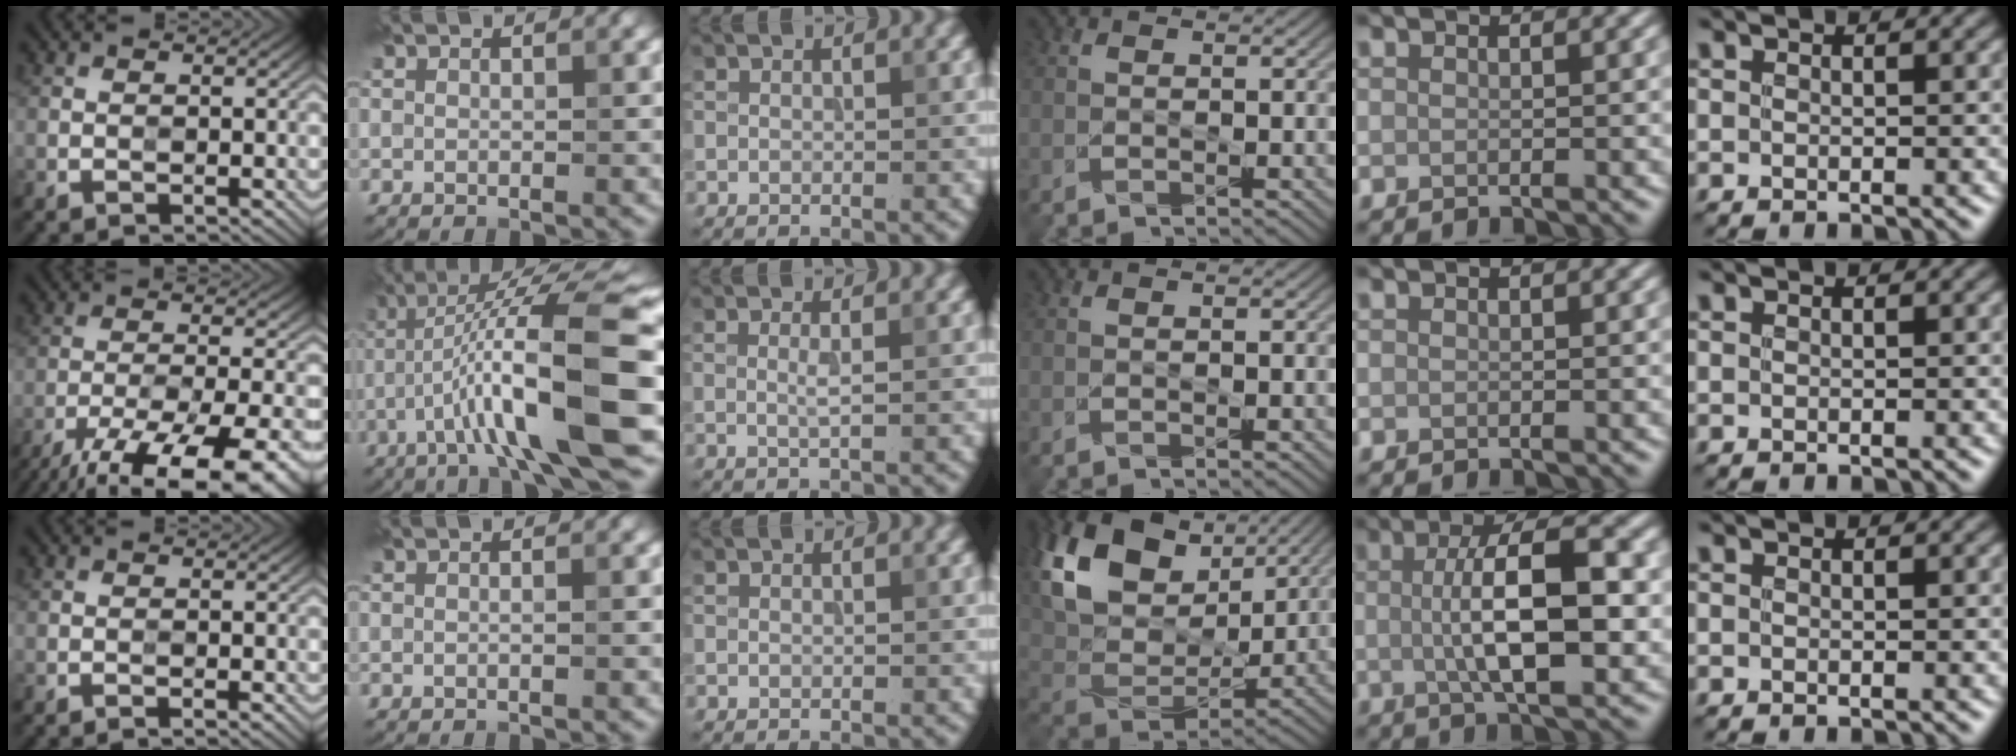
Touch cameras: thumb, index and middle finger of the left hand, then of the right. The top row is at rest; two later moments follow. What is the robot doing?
{"motion": "wipe", "object": "measuring cup"}